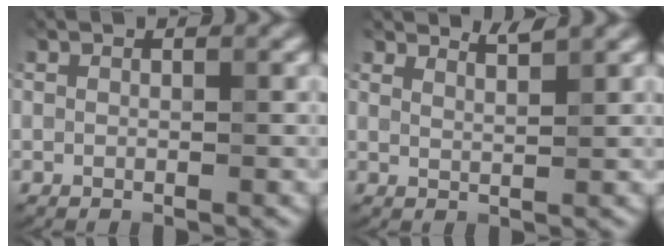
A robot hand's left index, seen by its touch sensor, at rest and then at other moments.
{"total": 2.0, "force": [2.0, 0.1, 0.3], "torque": [0.000, 0.000, 0.026]}